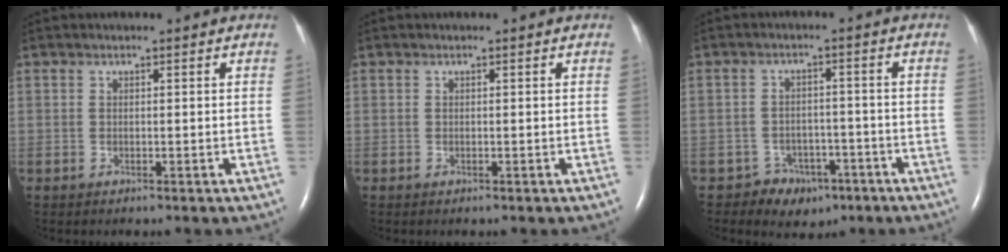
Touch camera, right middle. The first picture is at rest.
{"total": 0.0}
{"total": 5.5, "force": [-3.3, 4.3, 1.0], "torque": [-0.012, 0.014, -0.040]}